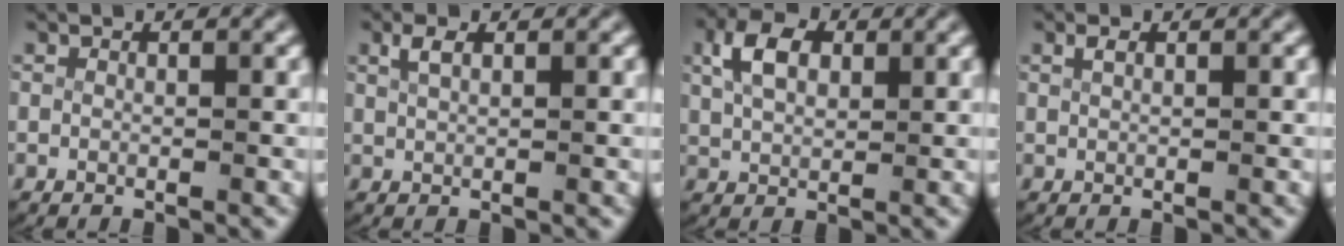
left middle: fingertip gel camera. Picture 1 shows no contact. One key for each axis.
{"total": 1.2, "fx": 0.8, "fy": 0.2, "fz": 0.9, "tx": -0.022, "ty": -0.002, "tz": 0.022}
{"total": 3.7, "fx": 1.5, "fy": 2.2, "fz": 2.6, "tx": -0.058, "ty": -0.003, "tz": 0.033}
{"total": 0.6, "fx": 0.4, "fy": 0.0, "fz": 0.4, "tx": -0.011, "ty": -0.003, "tz": 0.013}